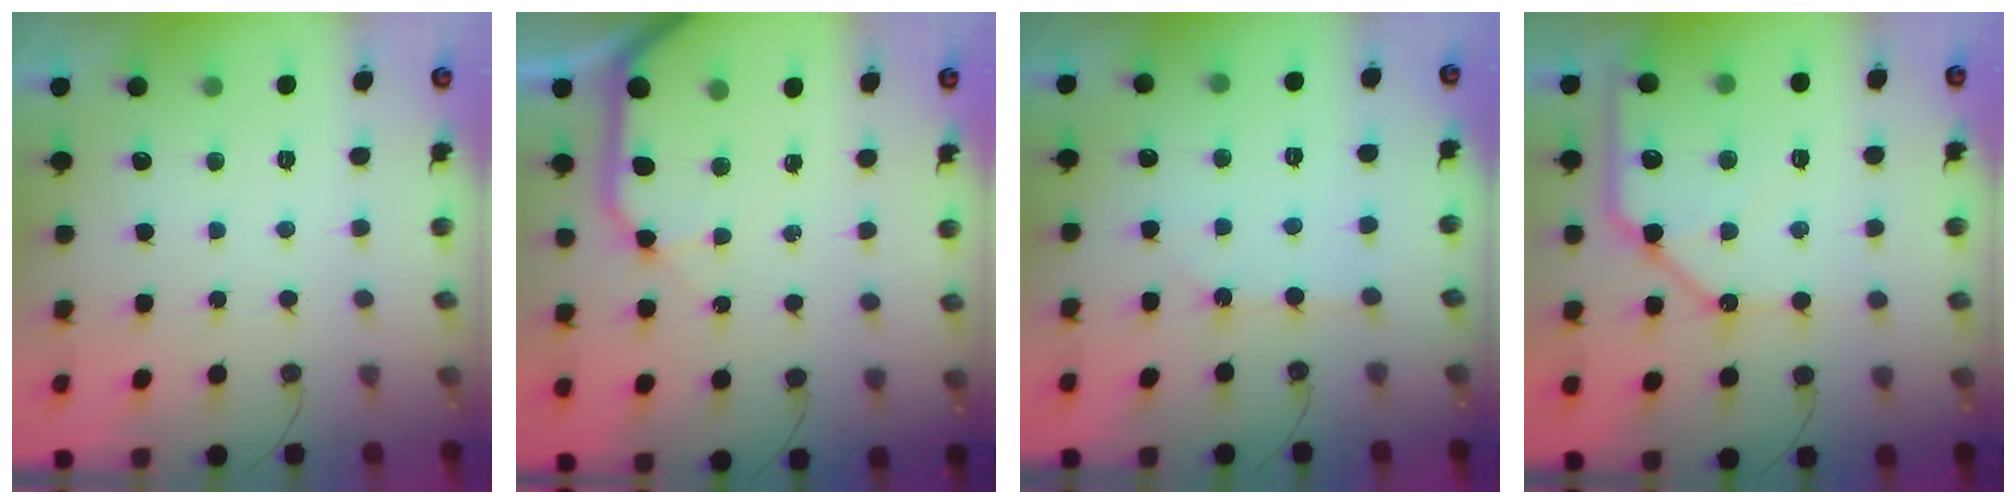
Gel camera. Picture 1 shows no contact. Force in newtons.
{"total": 13.0, "press": 12.8, "slide": 1.8}
{"total": 1.9, "press": 1.9, "slide": 0.4}
{"total": 13.3, "press": 13.2, "slide": 1.7}